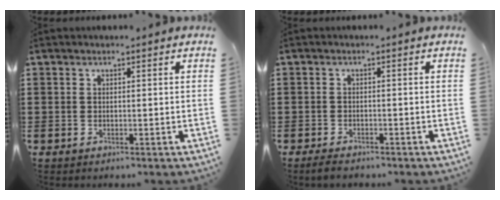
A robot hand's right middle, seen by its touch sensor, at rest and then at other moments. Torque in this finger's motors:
{"motor_torque": [0.12, 0.07, 0.00, 0.01]}